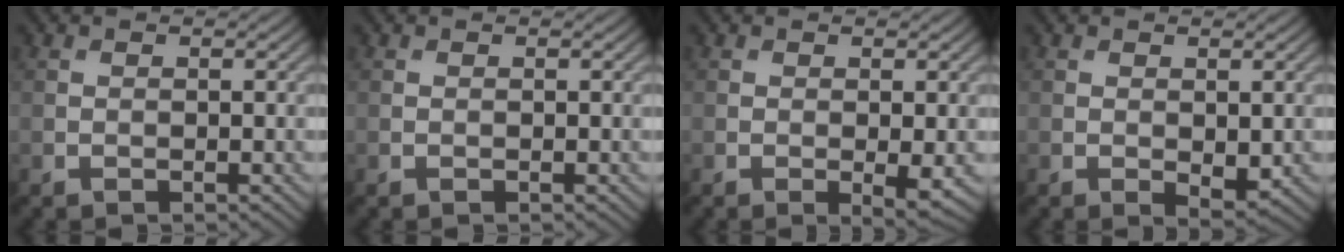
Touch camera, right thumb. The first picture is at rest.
{"total": 0.0}
{"total": 1.7, "force": [-0.2, 0.3, 1.7], "torque": [-0.030, -0.010, -0.002]}
{"total": 2.0, "force": [0.0, 1.0, 1.8], "torque": [-0.026, -0.009, 0.006]}